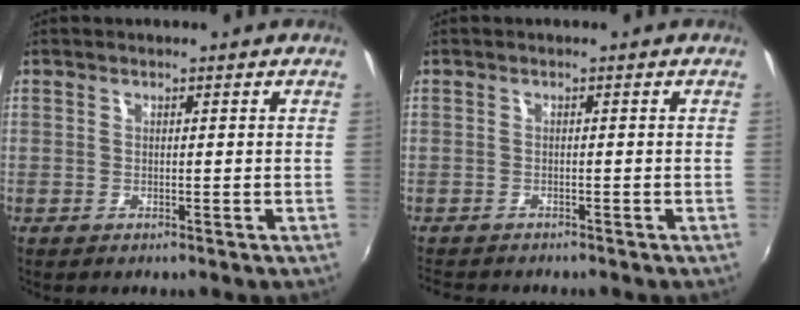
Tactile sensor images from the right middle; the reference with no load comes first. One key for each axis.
{"total": 3.4, "fx": -3.1, "fy": 0.6, "fz": 1.0, "tx": -0.029, "ty": -0.017, "tz": -0.052}